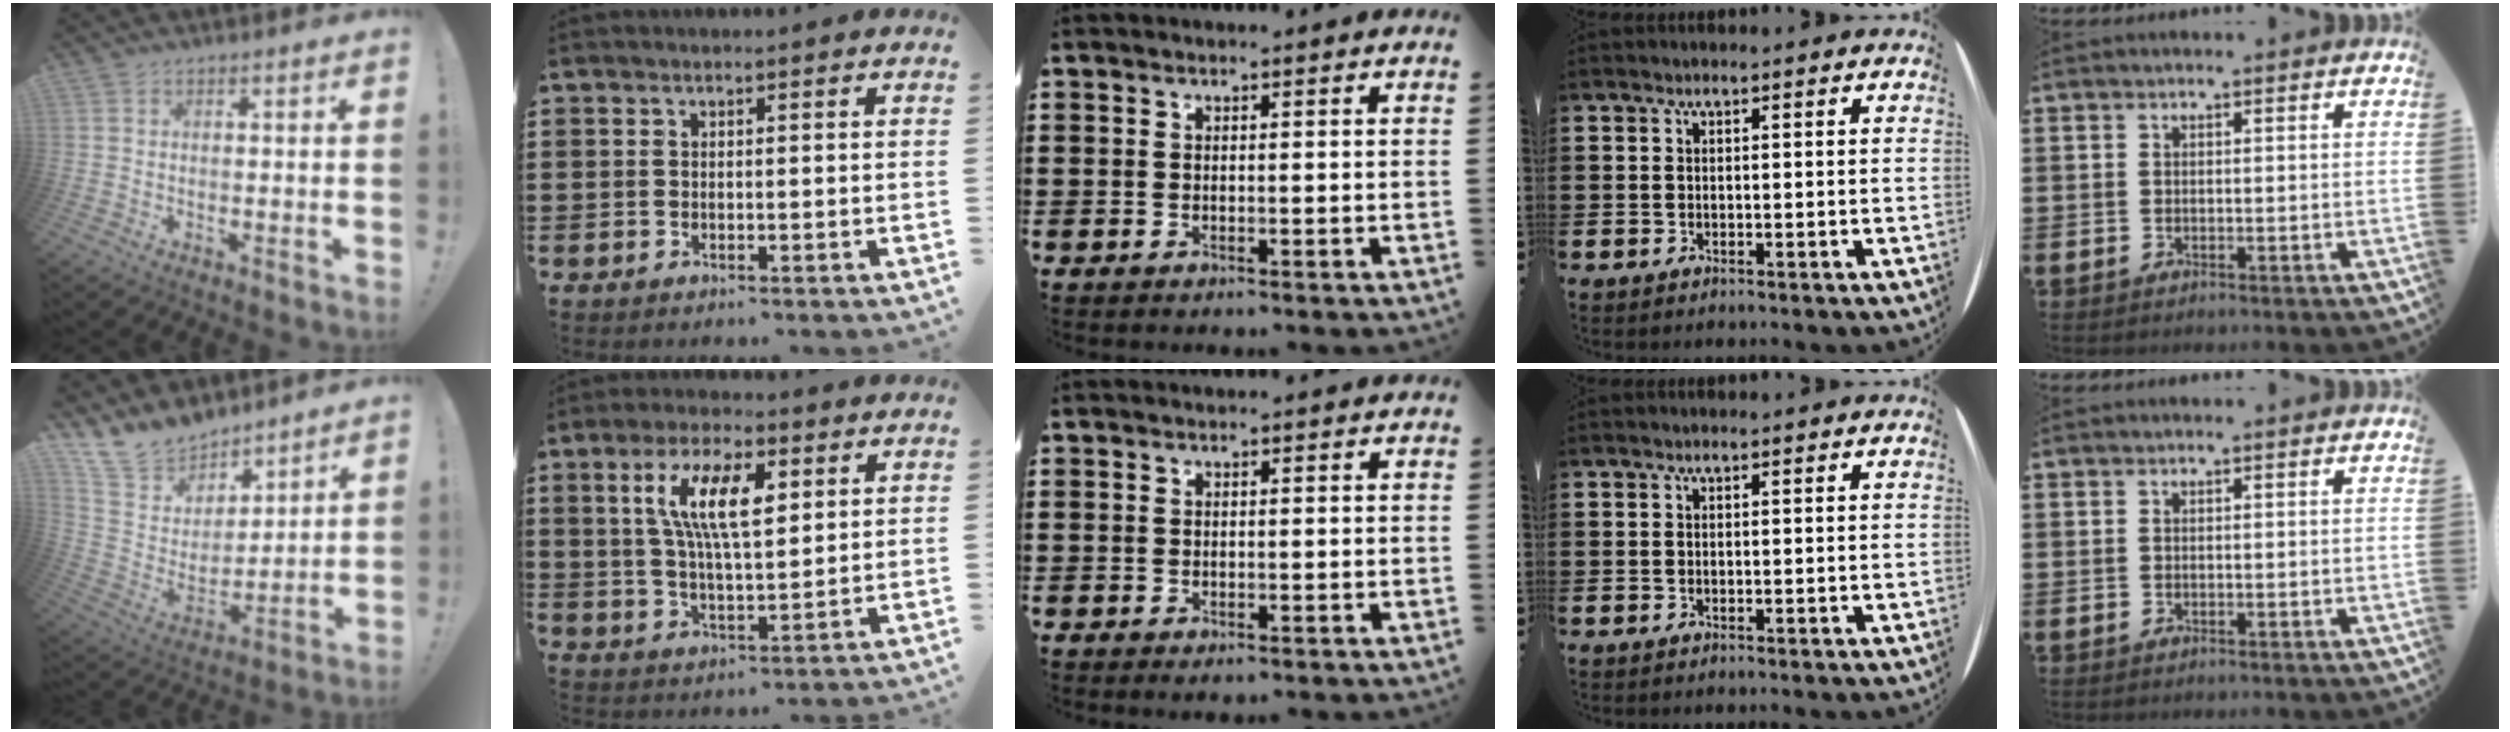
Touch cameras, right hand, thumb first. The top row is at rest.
{"thumb": {"total": 13.4, "force": [11.7, 6.2, 1.9], "torque": [-0.063, -0.097, 0.225]}, "index": {"total": 9.9, "force": [3.5, 3.5, 8.7], "torque": [-0.176, 0.013, 0.059]}}